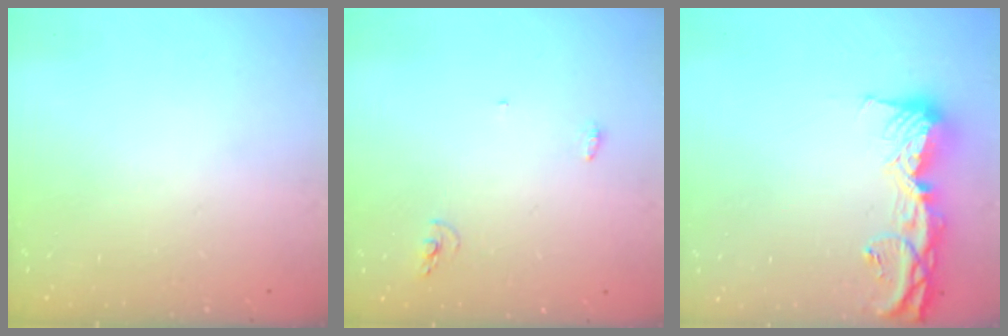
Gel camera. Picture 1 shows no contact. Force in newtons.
{"total": 4.5, "press": 4.2, "slide": 1.5}
{"total": 14.4, "press": 14.3, "slide": 1.5}